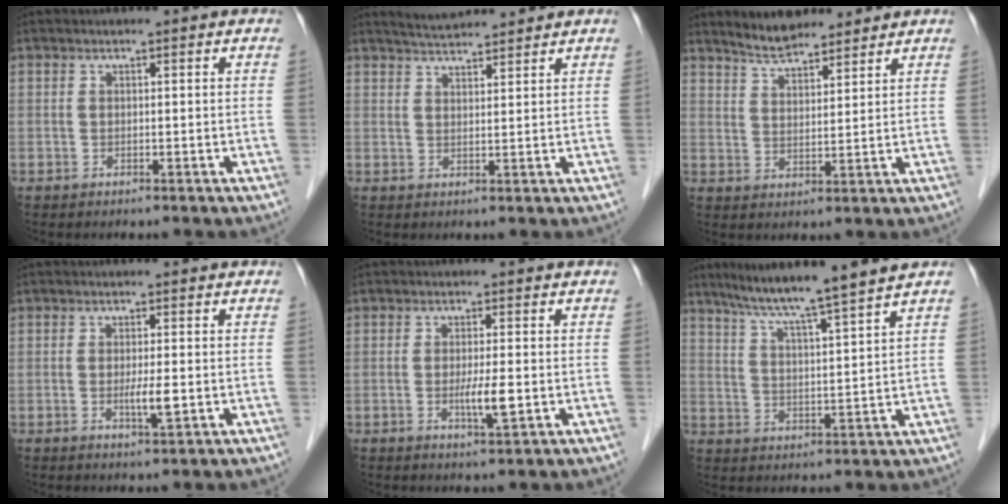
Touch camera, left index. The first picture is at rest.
{"total": 5.2, "force": [5.1, 0.2, 1.2], "torque": [-0.027, 0.026, 0.086]}
{"total": 6.7, "force": [6.1, 1.6, 2.2], "torque": [-0.049, 0.014, 0.115]}
{"total": 2.6, "force": [-0.4, 0.2, 2.5], "torque": [-0.048, -0.006, -0.006]}
{"total": 3.4, "force": [-0.6, 0.2, 3.4], "torque": [-0.066, -0.008, -0.011]}
{"total": 10.5, "force": [8.8, -1.8, 5.5], "torque": [-0.089, 0.008, 0.142]}